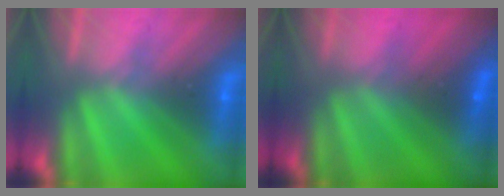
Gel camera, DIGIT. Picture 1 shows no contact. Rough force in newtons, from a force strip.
{"total": 1.7}